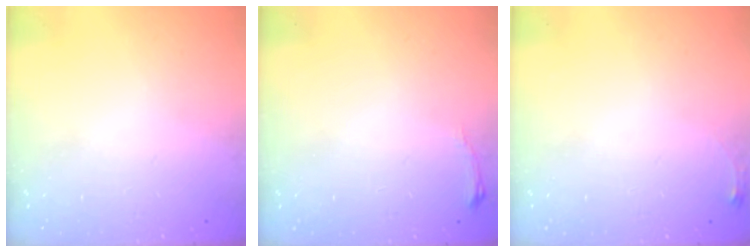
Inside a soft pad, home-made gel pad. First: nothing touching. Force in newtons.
{"total": 3.1, "press": 3.1, "slide": 0.5}
{"total": 3.6, "press": 3.6, "slide": 0.5}